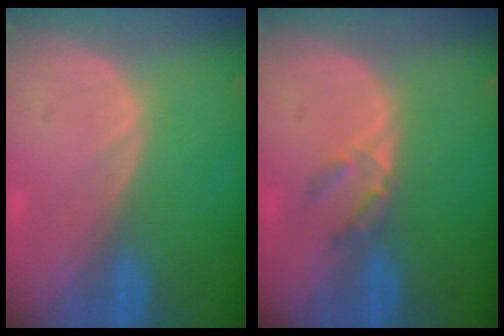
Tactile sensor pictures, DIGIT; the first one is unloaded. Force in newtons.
{"total": 2.5, "press": 2.3, "slide": 1.0}